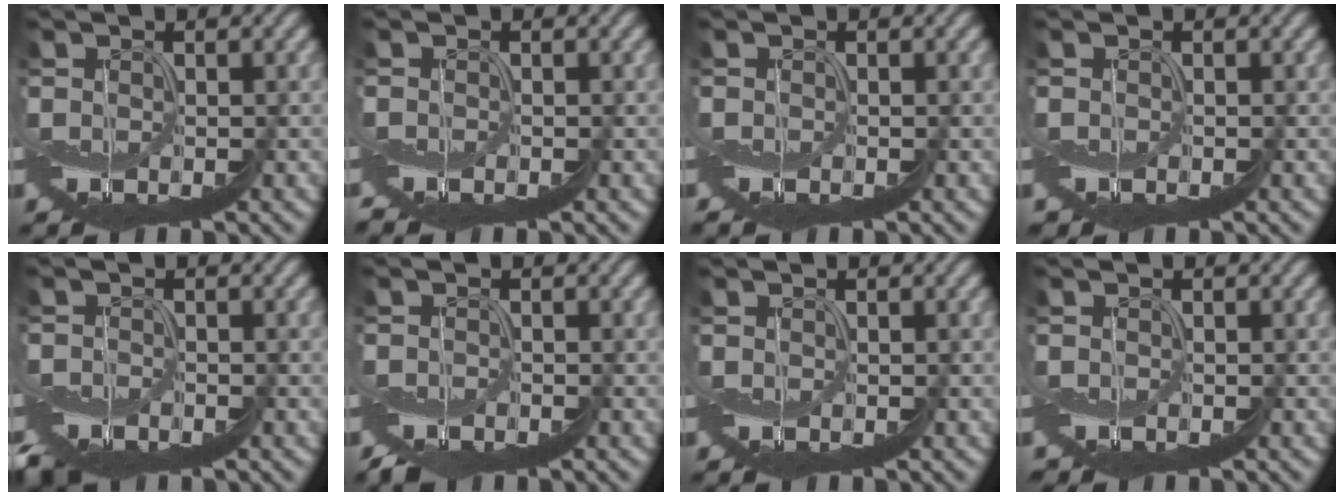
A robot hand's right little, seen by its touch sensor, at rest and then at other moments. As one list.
[{"total": 1.9, "force": [-1.8, 0.6, 0.5], "torque": [-0.007, -0.007, -0.032]}, {"total": 1.0, "force": [-0.8, 0.4, 0.3], "torque": [-0.004, -0.007, -0.015]}, {"total": 1.7, "force": [-0.9, 1.2, 0.9], "torque": [-0.004, -0.008, -0.013]}, {"total": 5.4, "force": [-5.3, 0.5, 1.1], "torque": [-0.022, -0.001, -0.083]}, {"total": 2.9, "force": [-2.9, 0.1, 0.0], "torque": [-0.006, 0.003, -0.055]}, {"total": 0.0}, {"total": 1.9, "force": [-1.2, 1.1, 0.8], "torque": [-0.003, -0.005, -0.019]}]